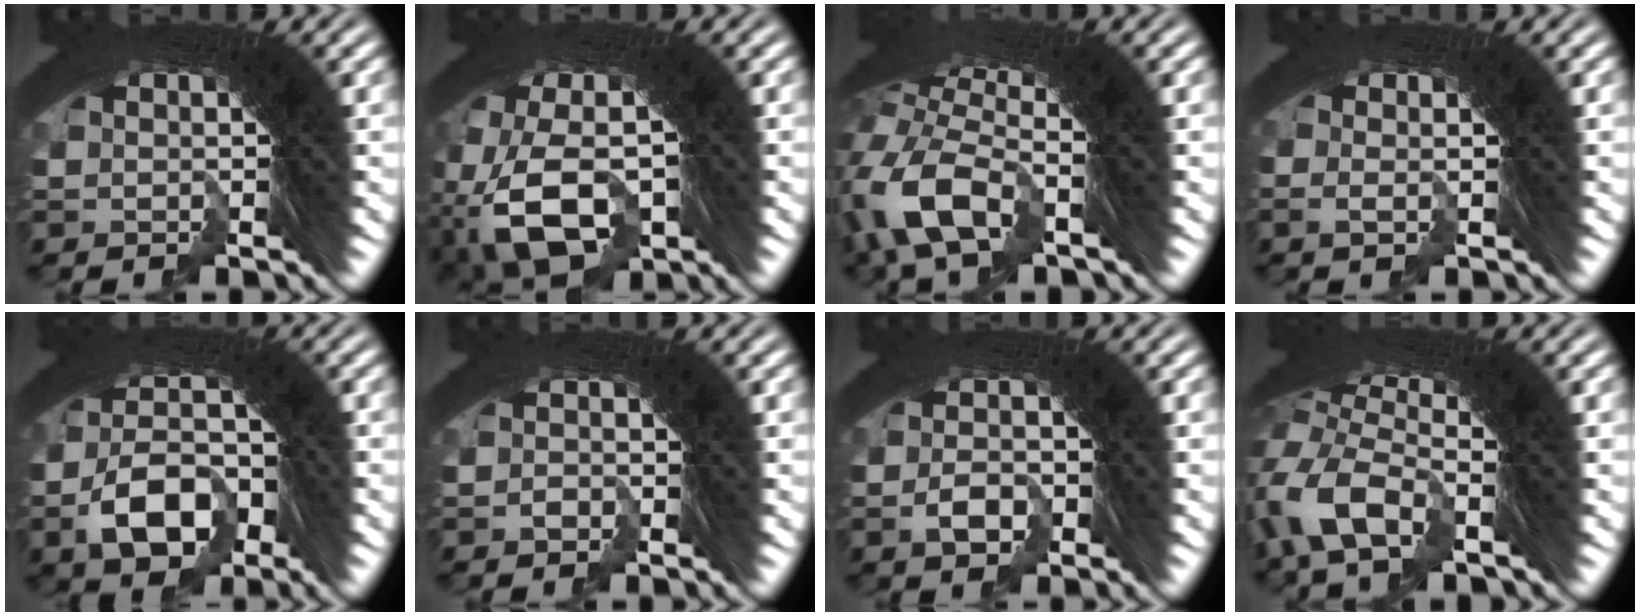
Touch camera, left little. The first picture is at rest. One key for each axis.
{"total": 9.9, "fx": -3.0, "fy": 7.5, "fz": 5.8, "tx": -0.131, "ty": -0.033, "tz": -0.042}
{"total": 4.0, "fx": -2.9, "fy": 2.3, "fz": 1.7, "tx": -0.062, "ty": -0.037, "tz": -0.040}
{"total": 1.7, "fx": 0.0, "fy": 1.0, "fz": 1.4, "tx": -0.019, "ty": 0.008, "tz": -0.008}
{"total": 9.1, "fx": -3.6, "fy": 6.9, "fz": 4.6, "tx": -0.078, "ty": -0.020, "tz": -0.065}
{"total": 2.1, "fx": -1.8, "fy": 0.2, "fz": -1.2, "tx": 0.020, "ty": -0.012, "tz": -0.025}
{"total": 3.3, "fx": -2.3, "fy": 2.3, "fz": 0.6, "tx": 0.001, "ty": -0.006, "tz": -0.042}
{"total": 3.4, "fx": -2.6, "fy": 1.8, "fz": 1.3, "tx": -0.046, "ty": -0.030, "tz": -0.041}